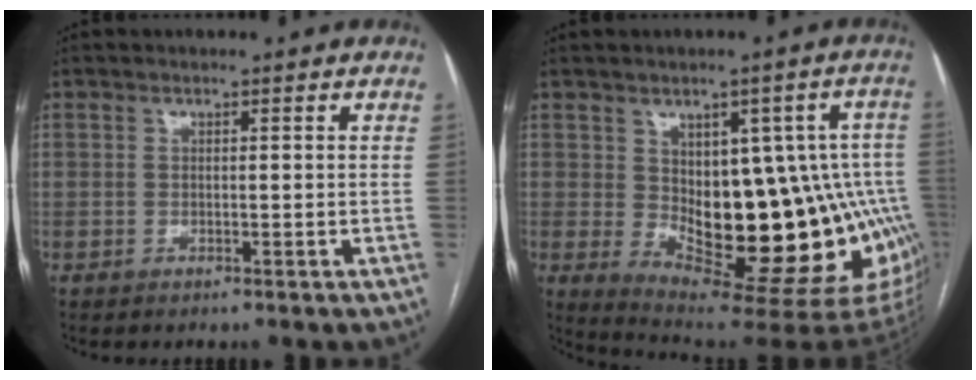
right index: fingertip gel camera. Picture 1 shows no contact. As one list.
[{"total": 21.6, "force": [-2.3, 7.9, 20.0], "torque": [-0.192, 0.021, -0.005]}]